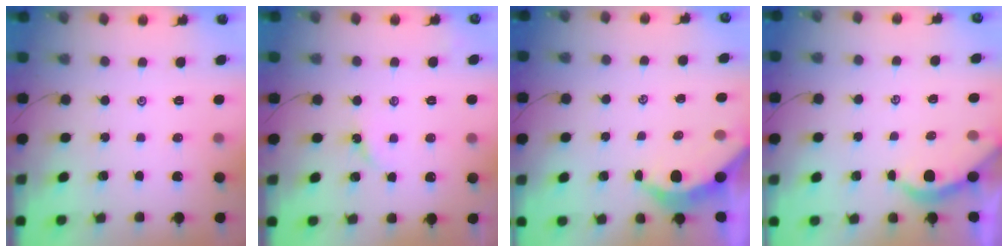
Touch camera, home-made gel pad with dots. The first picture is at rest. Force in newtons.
{"total": 2.9, "press": 2.8, "slide": 0.4}
{"total": 3.3, "press": 3.3, "slide": 0.3}
{"total": 2.3, "press": 2.3, "slide": 0.5}